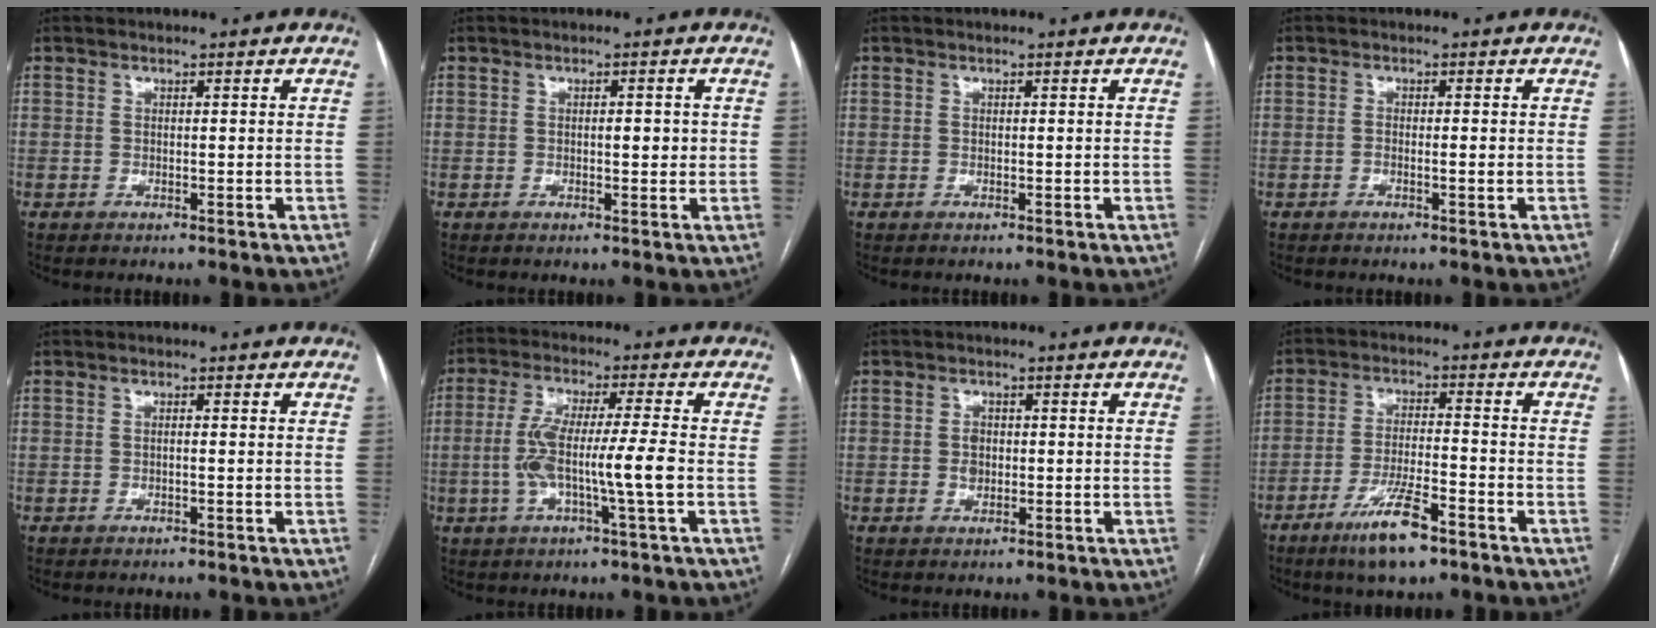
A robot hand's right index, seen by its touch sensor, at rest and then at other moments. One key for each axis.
{"total": 2.1, "fx": 0.1, "fy": 0.7, "fz": 1.9, "tx": -0.029, "ty": 0.002, "tz": 0.002}
{"total": 0.0}
{"total": 1.5, "fx": -0.3, "fy": 0.3, "fz": 1.4, "tx": -0.025, "ty": -0.001, "tz": -0.005}
{"total": 0.7, "fx": 0.0, "fy": 0.1, "fz": 0.7, "tx": -0.012, "ty": 0.001, "tz": -0.001}
{"total": 9.7, "fx": -1.7, "fy": -0.1, "fz": 9.5, "tx": -0.190, "ty": 0.006, "tz": -0.036}
{"total": 2.3, "fx": -0.1, "fy": 1.8, "fz": 1.5, "tx": -0.024, "ty": 0.002, "tz": 0.000}
{"total": 8.8, "fx": -5.7, "fy": 1.4, "fz": 6.6, "tx": -0.126, "ty": -0.013, "tz": -0.100}